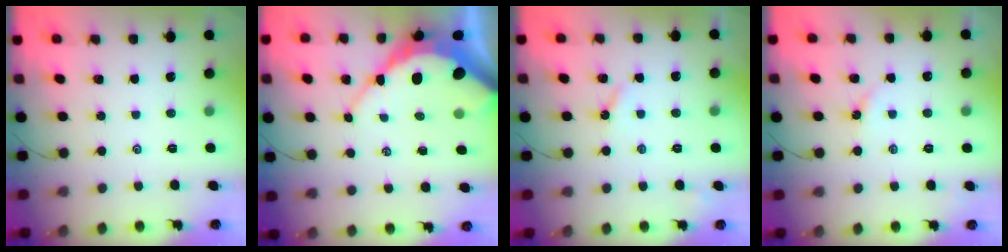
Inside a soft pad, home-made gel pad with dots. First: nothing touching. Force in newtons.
{"total": 12.5, "press": 12.5, "slide": 1.1}
{"total": 2.9, "press": 2.8, "slide": 0.3}
{"total": 1.9, "press": 1.9, "slide": 0.3}